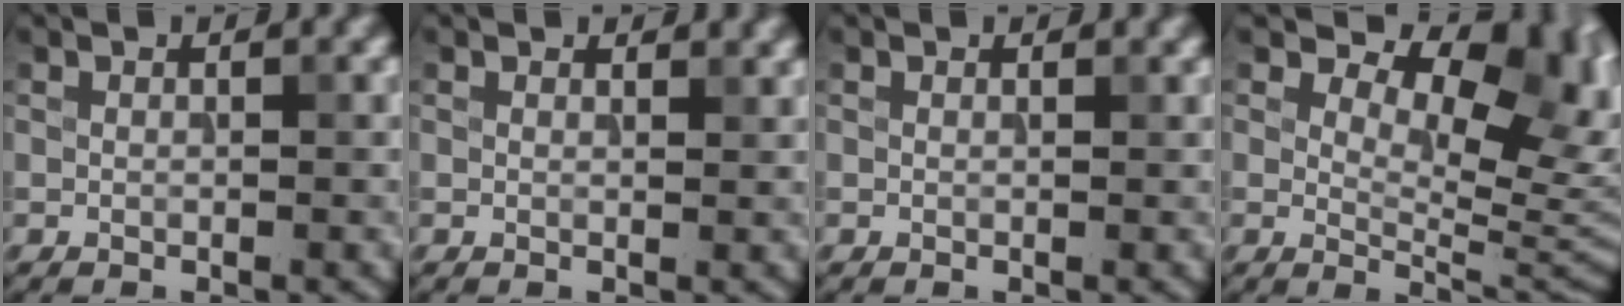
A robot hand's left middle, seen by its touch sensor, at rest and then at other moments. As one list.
[{"total": 1.1, "force": [0.9, 0.4, 0.4], "torque": [-0.005, -0.001, 0.012]}, {"total": 0.0}, {"total": 11.2, "force": [4.7, 5.9, 8.3], "torque": [-0.098, 0.013, 0.061]}]